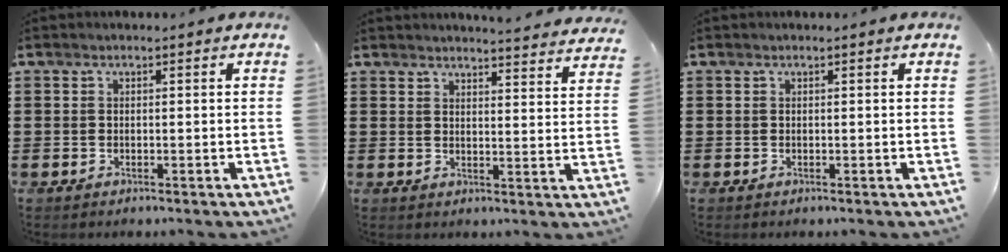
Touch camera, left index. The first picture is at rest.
{"total": 3.8, "force": [3.7, -0.4, 0.3], "torque": [-0.011, -0.024, 0.066]}
{"total": 0.0}